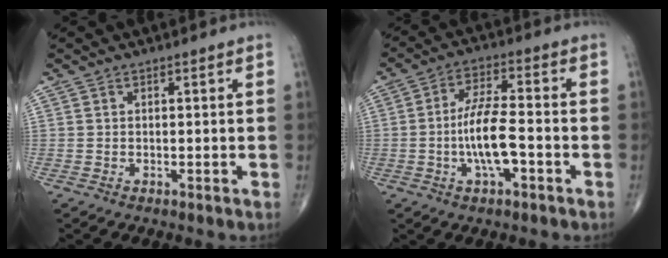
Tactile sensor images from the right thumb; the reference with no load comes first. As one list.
[{"total": 9.8, "force": [-2.4, 3.2, 8.9], "torque": [-0.172, 0.021, -0.047]}]